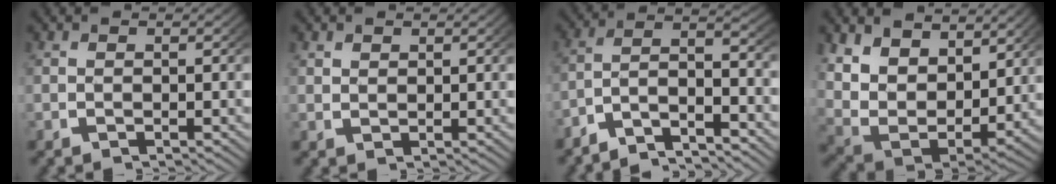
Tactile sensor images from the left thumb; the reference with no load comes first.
{"total": 1.1, "force": [1.0, 0.4, 0.1], "torque": [0.003, 0.001, 0.023]}
{"total": 8.1, "force": [-3.0, 4.9, 5.7], "torque": [-0.100, -0.015, -0.061]}
{"total": 10.9, "force": [2.0, 7.8, 7.3], "torque": [-0.183, -0.045, 0.045]}